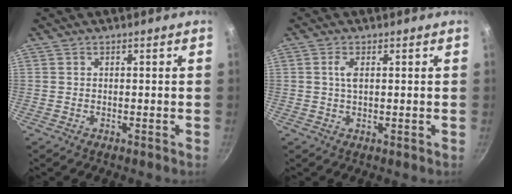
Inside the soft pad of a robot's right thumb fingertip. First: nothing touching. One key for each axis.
{"total": 2.5, "fx": 0.6, "fy": 1.0, "fz": 2.2, "tx": -0.047, "ty": 0.003, "tz": 0.013}